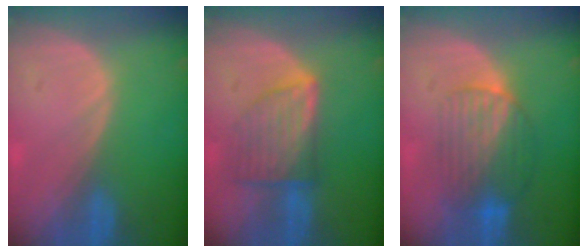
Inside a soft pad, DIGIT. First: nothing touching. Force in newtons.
{"total": 7.4, "press": 6.6, "slide": 3.4}
{"total": 7.1, "press": 7.0, "slide": 1.5}